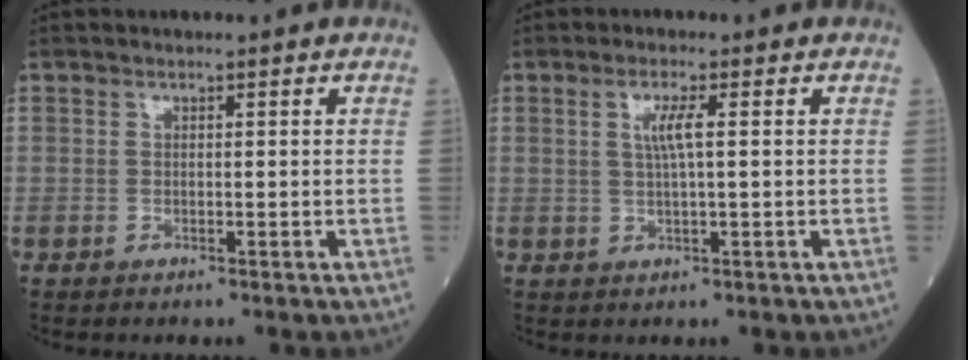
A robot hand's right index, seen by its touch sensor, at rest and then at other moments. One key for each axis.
{"total": 3.1, "fx": 0.7, "fy": -0.1, "fz": 3.0, "tx": -0.060, "ty": 0.001, "tz": 0.012}